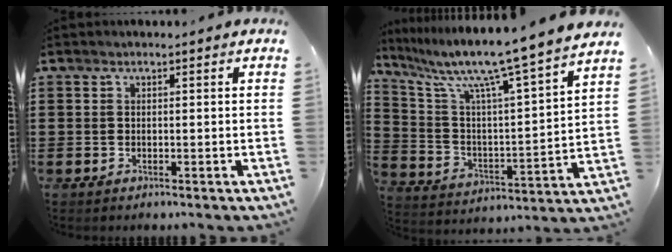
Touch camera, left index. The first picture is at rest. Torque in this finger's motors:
{"motor_torque": [1.56, -0.58, 0.41, 0.21]}